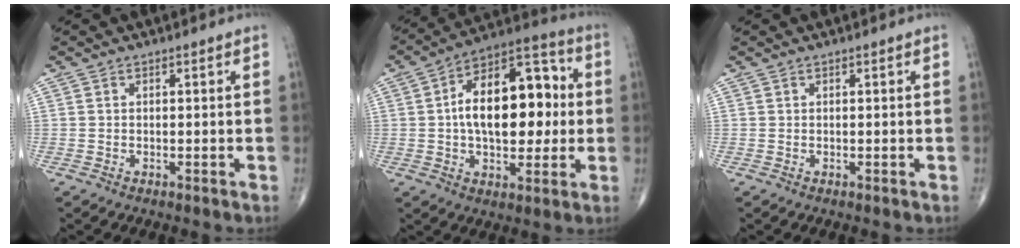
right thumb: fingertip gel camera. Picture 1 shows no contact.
{"total": 20.1, "force": [1.2, 11.0, 16.8], "torque": [-0.233, 0.030, 0.015]}
{"total": 0.0}